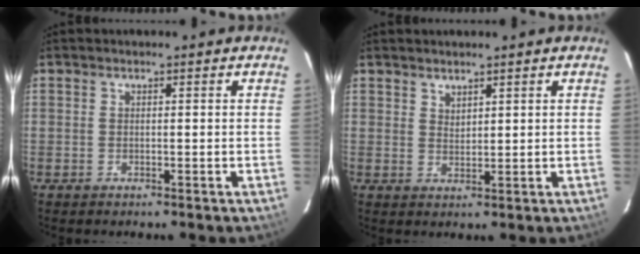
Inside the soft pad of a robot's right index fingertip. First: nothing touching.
{"total": 2.0, "force": [1.8, 0.8, 0.4], "torque": [-0.003, 0.002, 0.033]}